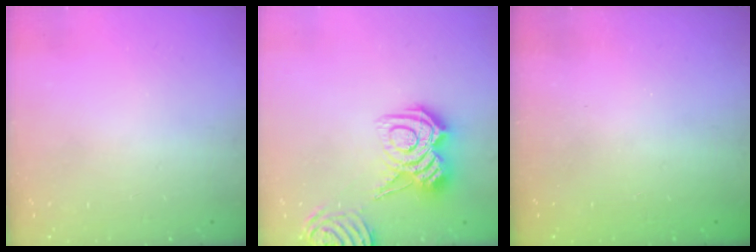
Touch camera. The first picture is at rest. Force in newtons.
{"total": 11.2, "press": 11.1, "slide": 0.8}
{"total": 2.3, "press": 2.2, "slide": 0.8}